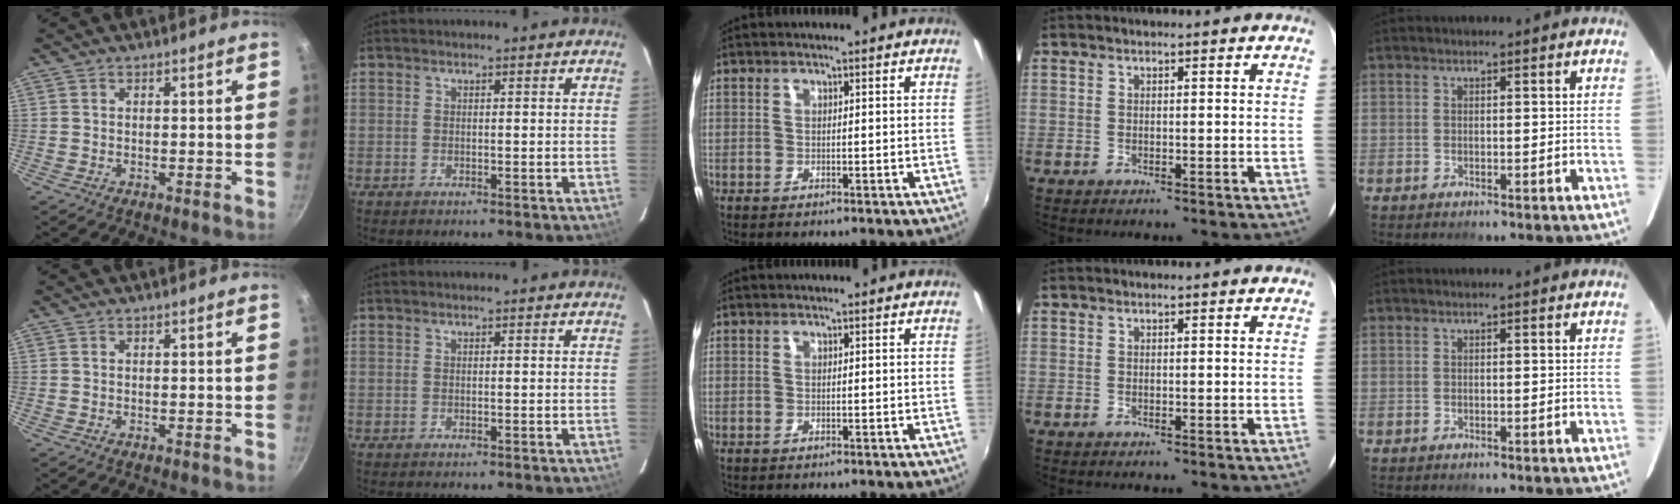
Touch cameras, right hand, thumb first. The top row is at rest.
{}